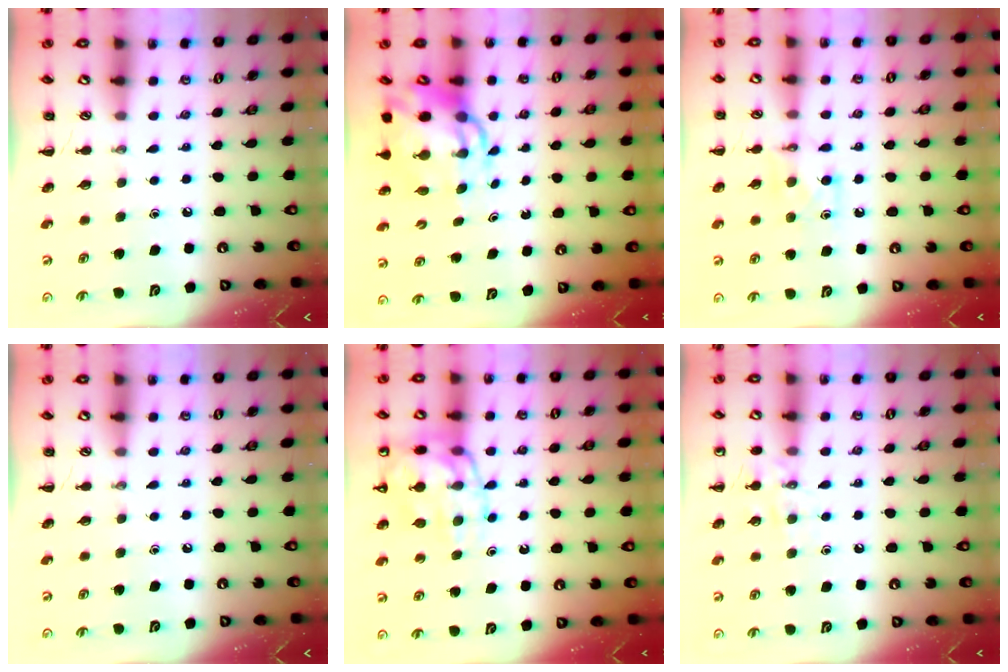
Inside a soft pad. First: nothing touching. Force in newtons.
{"total": 8.7, "press": 8.4, "slide": 2.2}
{"total": 5.6, "press": 5.5, "slide": 1.2}
{"total": 0.0}
{"total": 16.3, "press": 16.0, "slide": 2.8}
{"total": 8.2, "press": 8.1, "slide": 1.4}